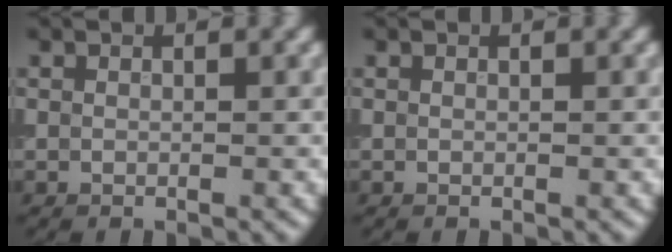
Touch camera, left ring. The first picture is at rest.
{"total": 0.0}